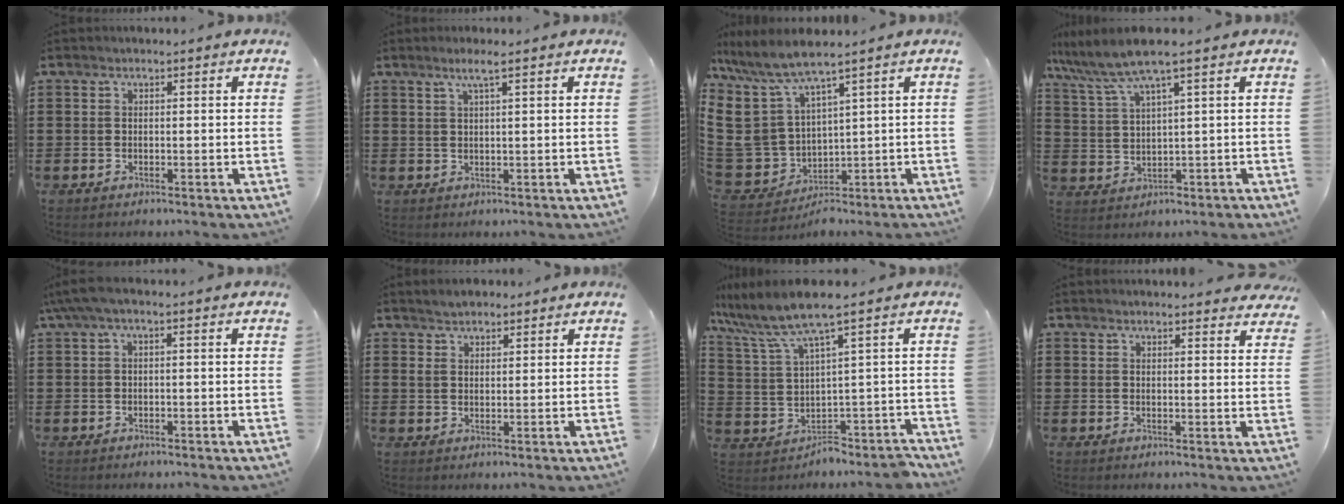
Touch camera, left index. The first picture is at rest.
{"total": 2.4, "force": [1.2, -0.1, 2.1], "torque": [-0.043, -0.001, 0.020]}
{"total": 8.6, "force": [3.8, 6.2, 4.7], "torque": [-0.154, -0.032, 0.068]}
{"total": 6.1, "force": [3.9, 1.0, 4.5], "torque": [-0.107, -0.013, 0.066]}
{"total": 2.3, "force": [-0.8, 0.5, 2.1], "torque": [-0.042, -0.002, -0.019]}
{"total": 2.5, "force": [2.2, 1.2, 0.6], "torque": [-0.018, 0.008, 0.041]}
{"total": 5.7, "force": [2.2, 1.2, 5.2], "torque": [-0.116, -0.023, 0.032]}
{"total": 2.4, "force": [2.4, 0.1, 0.3], "torque": [-0.004, -0.009, 0.044]}